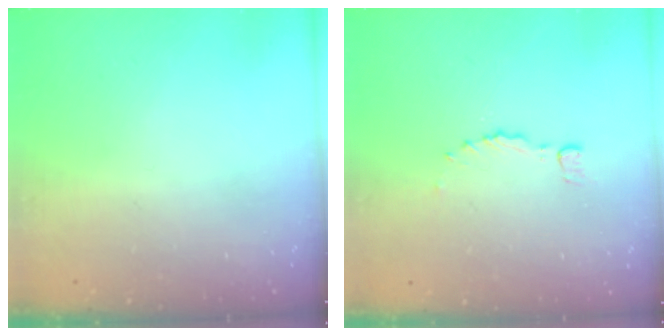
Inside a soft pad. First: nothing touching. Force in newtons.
{"total": 0.0}